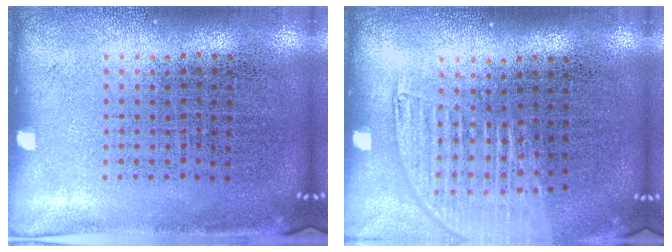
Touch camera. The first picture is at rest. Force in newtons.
{"total": 1.5, "press": 1.3, "slide": 0.7}